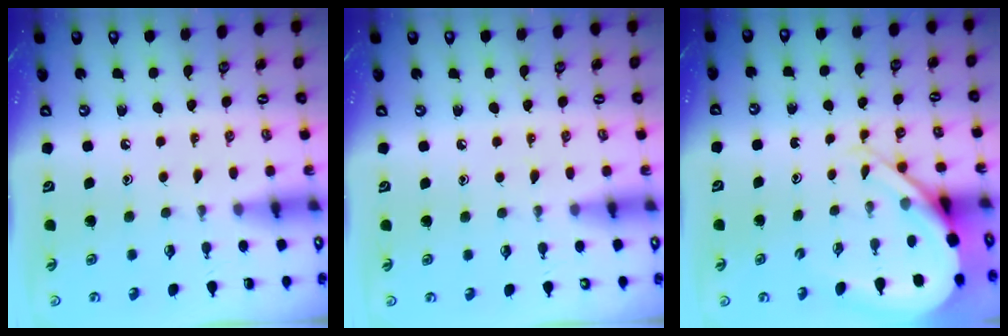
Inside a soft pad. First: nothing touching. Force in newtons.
{"total": 3.5, "press": 3.4, "slide": 0.6}
{"total": 8.7, "press": 8.6, "slide": 0.7}